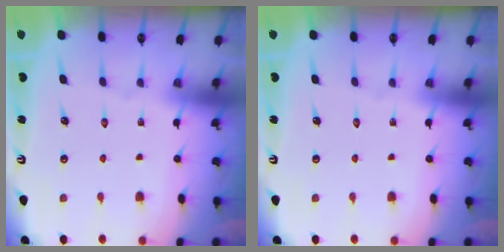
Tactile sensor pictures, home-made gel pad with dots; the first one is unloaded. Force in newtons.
{"total": 0.0}